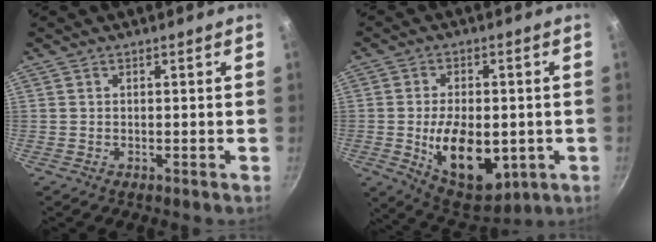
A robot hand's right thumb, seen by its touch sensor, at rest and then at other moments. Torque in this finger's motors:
{"motor_torque": [-0.17, 1.33, 1.38, -0.45, 0.12]}